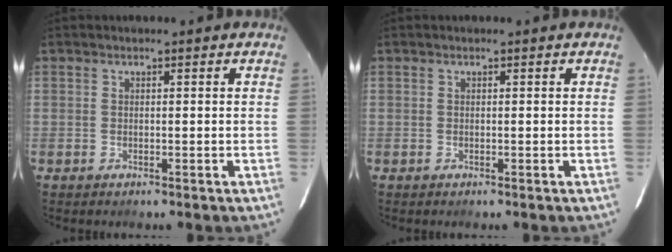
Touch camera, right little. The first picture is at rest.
{"total": 0.0}